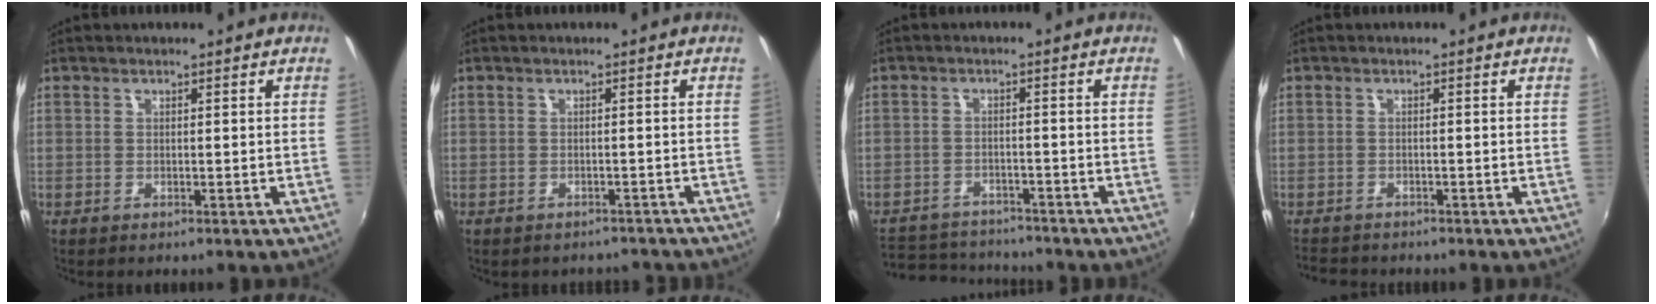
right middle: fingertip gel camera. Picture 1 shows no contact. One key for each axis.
{"total": 5.2, "fx": -4.7, "fy": 1.9, "fz": 1.3, "tx": -0.022, "ty": -0.010, "tz": -0.052}
{"total": 10.1, "fx": -9.2, "fy": 3.3, "fz": 2.4, "tx": -0.072, "ty": 0.013, "tz": -0.142}
{"total": 3.6, "fx": -3.3, "fy": 1.2, "fz": 0.6, "tx": -0.028, "ty": -0.010, "tz": -0.061}